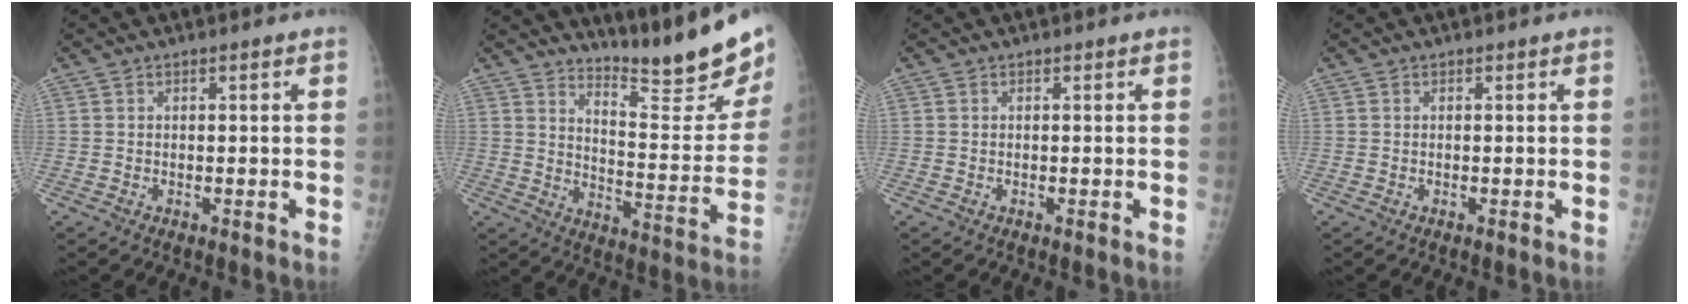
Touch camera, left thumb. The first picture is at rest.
{"total": 17.3, "force": [15.2, 1.8, 8.0], "torque": [-0.091, -0.146, 0.217]}
{"total": 0.0}
{"total": 0.0}